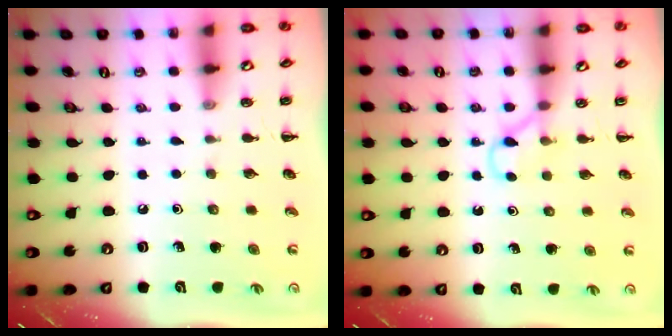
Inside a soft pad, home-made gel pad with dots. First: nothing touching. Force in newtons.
{"total": 3.2, "press": 3.0, "slide": 1.0}